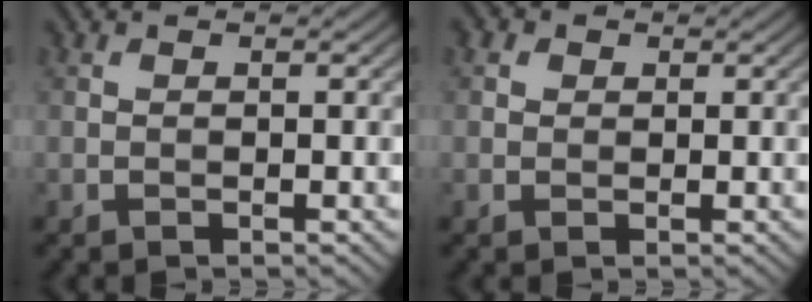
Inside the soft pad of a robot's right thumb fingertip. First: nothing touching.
{"total": 1.4, "force": [0.5, 1.2, 0.5], "torque": [-0.011, 0.000, 0.003]}